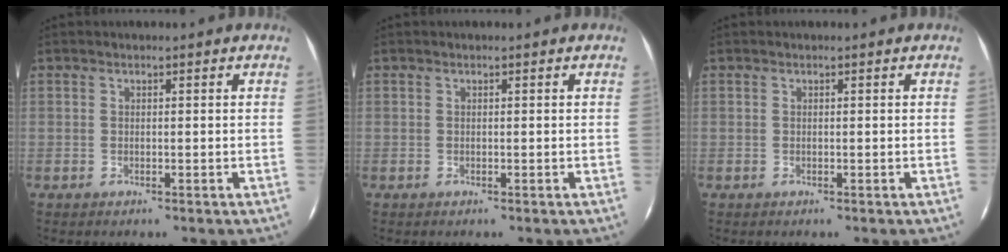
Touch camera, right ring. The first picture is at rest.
{"total": 0.0}
{"total": 0.0}